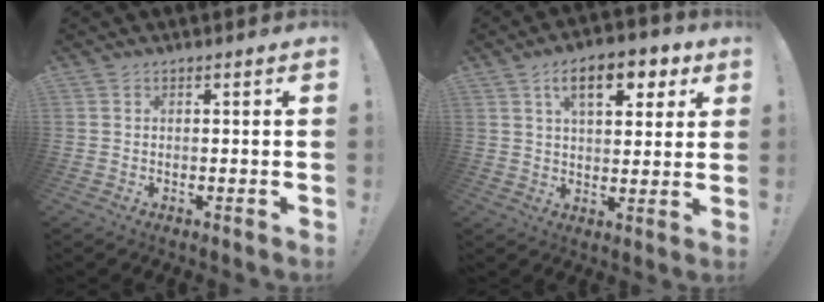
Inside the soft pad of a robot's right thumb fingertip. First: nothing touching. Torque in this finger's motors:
{"motor_torque": [0.11, 0.30, 1.11, 0.33, 0.30]}